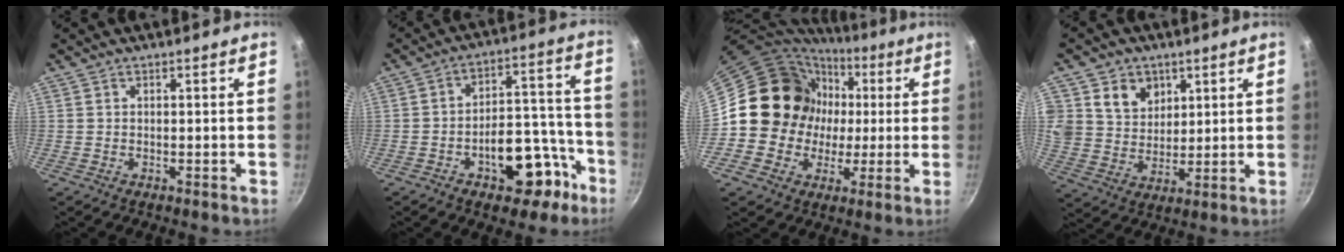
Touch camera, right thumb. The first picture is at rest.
{"total": 15.5, "force": [-7.5, 8.5, 10.5], "torque": [-0.091, 0.076, -0.097]}
{"total": 16.4, "force": [1.0, 15.4, 5.6], "torque": [-0.059, 0.019, 0.012]}
{"total": 11.3, "force": [4.7, 9.4, 4.2], "torque": [-0.049, -0.019, 0.092]}